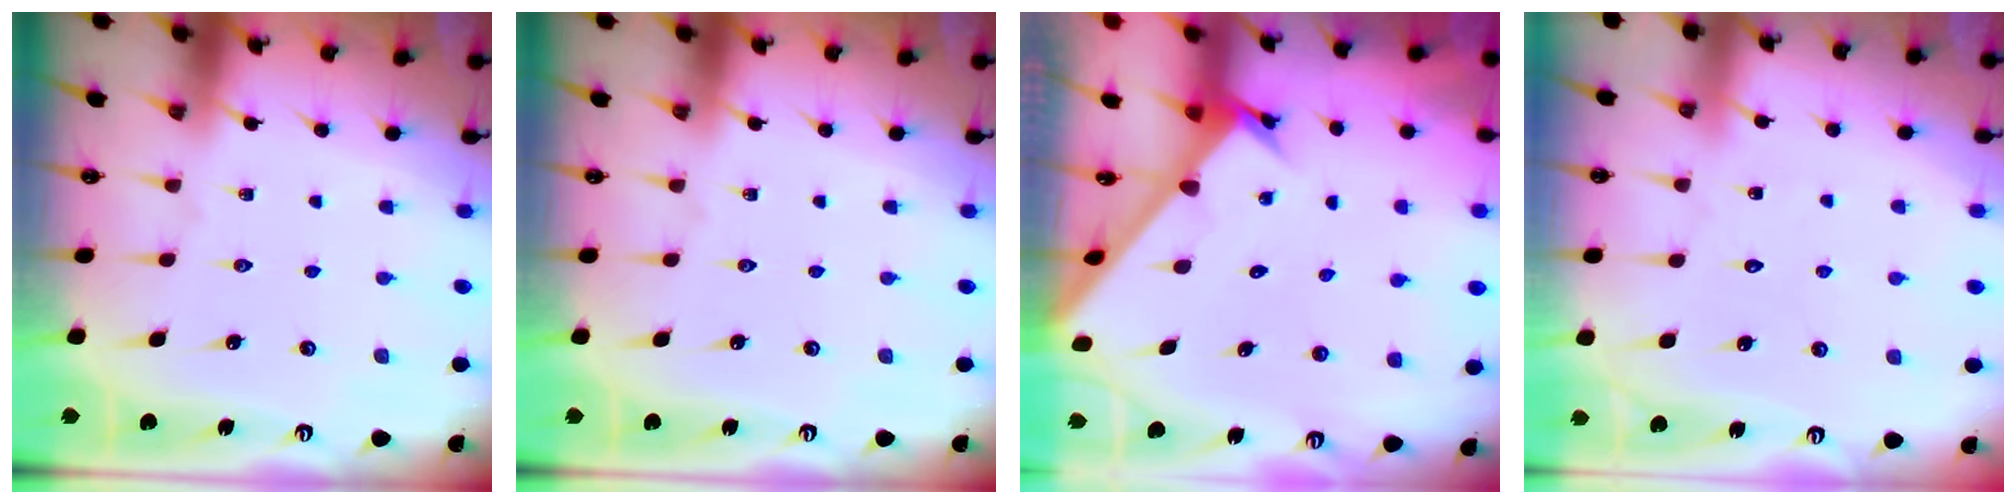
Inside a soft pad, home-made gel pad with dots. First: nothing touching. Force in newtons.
{"total": 0.0}
{"total": 2.4, "press": 2.4, "slide": 0.3}
{"total": 4.0, "press": 4.0, "slide": 0.3}